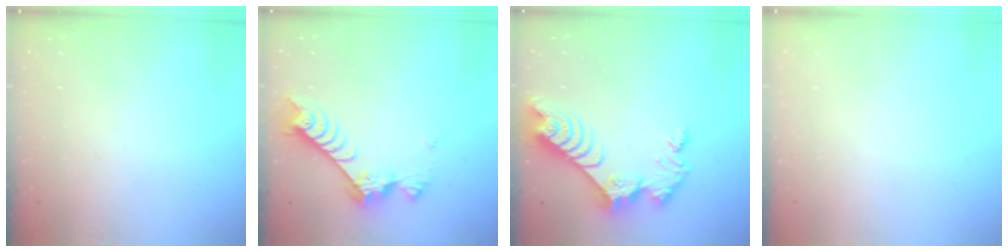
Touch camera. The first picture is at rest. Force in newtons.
{"total": 9.0, "press": 9.0, "slide": 1.0}
{"total": 9.6, "press": 9.5, "slide": 0.9}
{"total": 0.0}